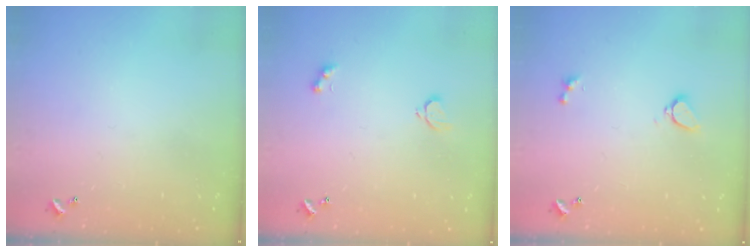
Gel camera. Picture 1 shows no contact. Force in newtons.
{"total": 2.1, "press": 2.0, "slide": 0.5}
{"total": 2.9, "press": 2.6, "slide": 1.3}